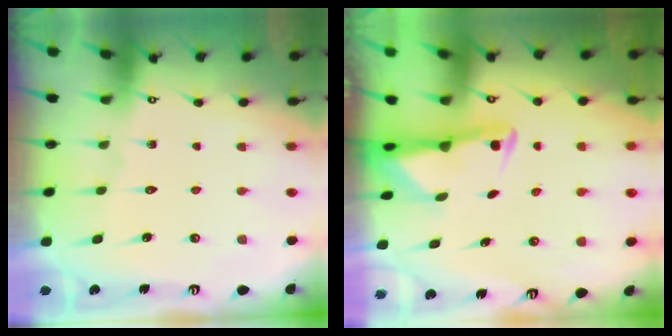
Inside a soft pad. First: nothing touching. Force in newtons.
{"total": 3.0, "press": 2.9, "slide": 0.6}